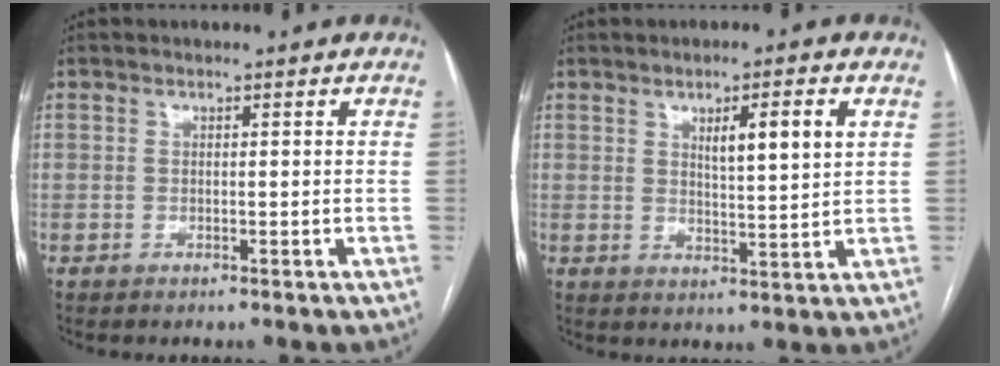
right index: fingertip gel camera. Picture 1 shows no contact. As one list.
[{"total": 6.3, "force": [2.5, 0.5, 5.7], "torque": [-0.094, 0.000, 0.041]}]